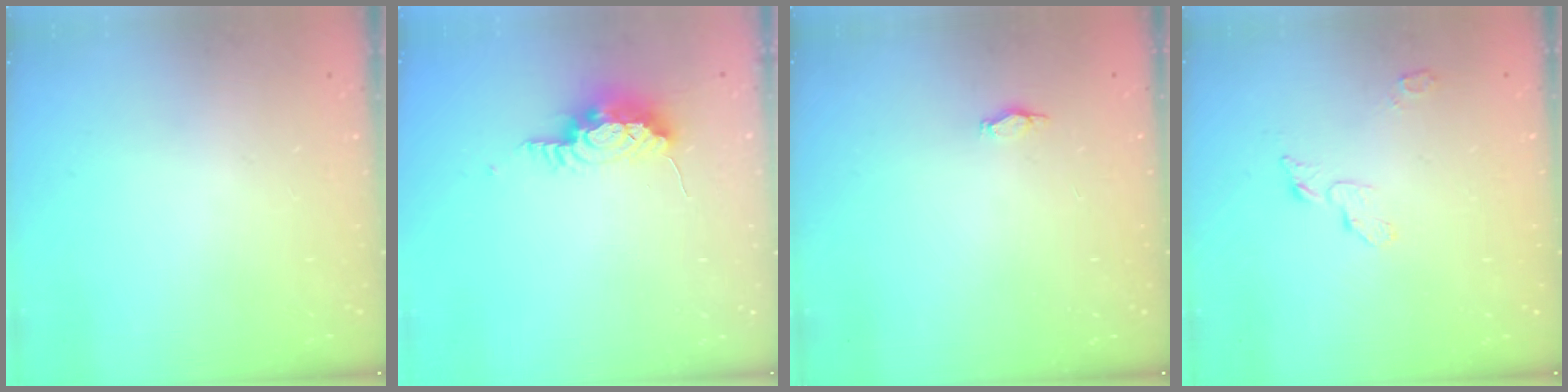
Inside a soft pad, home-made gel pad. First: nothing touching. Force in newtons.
{"total": 15.2, "press": 10.1, "slide": 11.4}
{"total": 2.2, "press": 1.9, "slide": 1.2}
{"total": 4.6, "press": 4.6, "slide": 0.5}